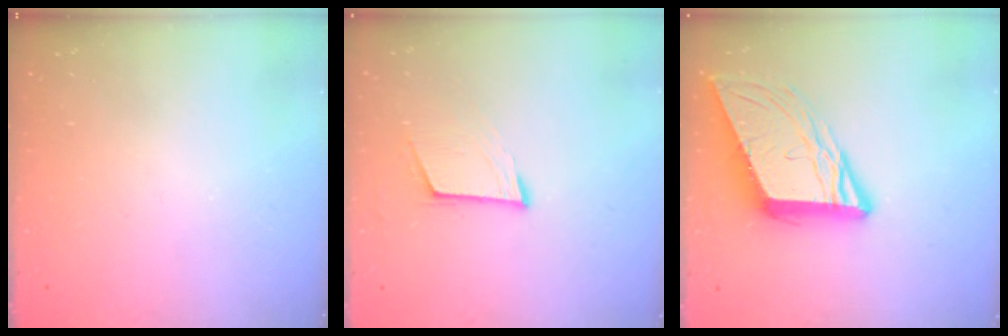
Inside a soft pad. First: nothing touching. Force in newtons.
{"total": 6.7, "press": 6.4, "slide": 2.0}
{"total": 11.6, "press": 11.2, "slide": 2.9}